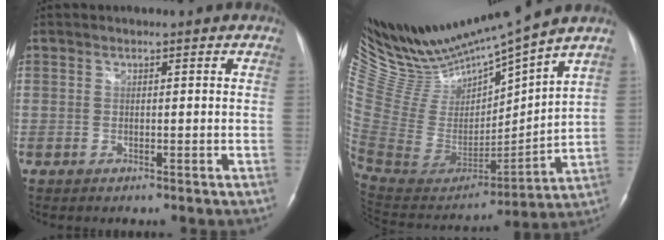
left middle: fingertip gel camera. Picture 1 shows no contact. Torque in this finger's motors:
{"motor_torque": [-0.21, -0.45, -0.32, -0.03]}